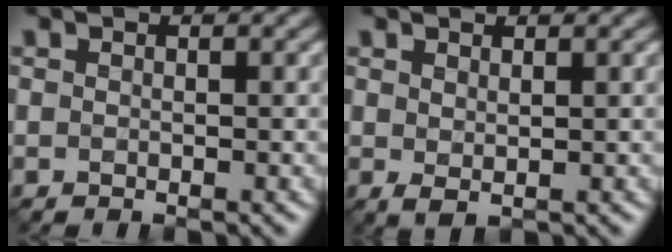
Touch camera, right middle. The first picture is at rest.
{"total": 0.7, "force": [0.5, 0.3, 0.4], "torque": [-0.012, -0.002, 0.015]}